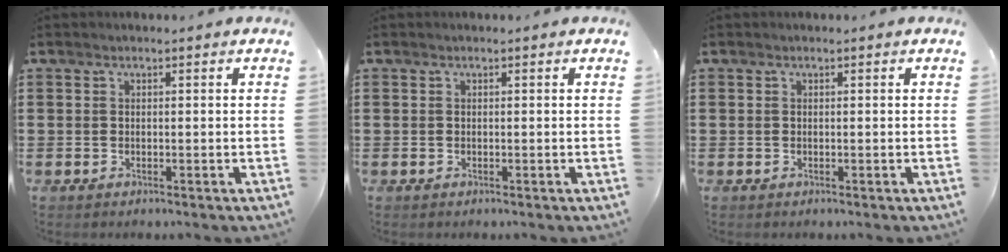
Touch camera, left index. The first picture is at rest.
{"total": 0.0}
{"total": 0.0}